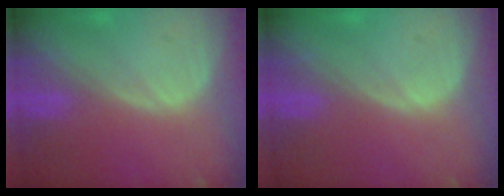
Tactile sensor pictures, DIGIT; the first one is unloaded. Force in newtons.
{"total": 0.0}